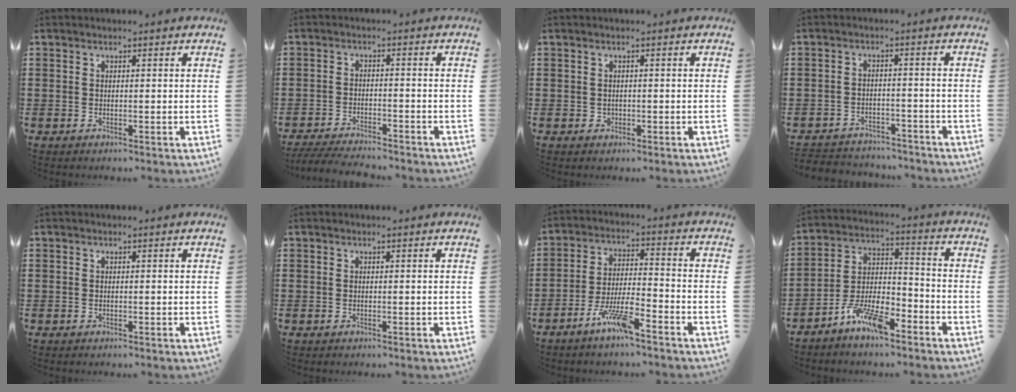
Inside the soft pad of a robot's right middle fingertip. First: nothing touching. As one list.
[{"total": 4.2, "force": [-4.1, 0.3, 0.9], "torque": [-0.023, -0.004, -0.084]}, {"total": 0.7, "force": [0.1, 0.6, 0.2], "torque": [-0.005, 0.005, 0.000]}, {"total": 3.2, "force": [-3.2, 0.6, -0.2], "torque": [-0.006, -0.002, -0.068]}, {"total": 0.0}, {"total": 0.0}, {"total": 7.1, "force": [-4.8, 1.1, 5.0], "torque": [-0.113, -0.004, -0.095]}, {"total": 8.6, "force": [-6.4, 2.5, 5.2], "torque": [-0.120, 0.003, -0.127]}]